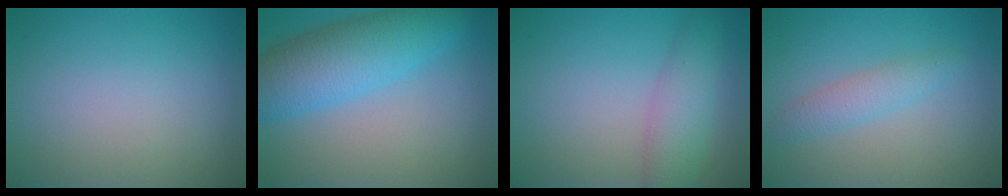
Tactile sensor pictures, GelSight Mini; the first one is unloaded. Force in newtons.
{"total": 7.5, "press": 7.5, "slide": 0.4}
{"total": 3.8, "press": 3.8, "slide": 0.1}
{"total": 2.1, "press": 2.1, "slide": 0.0}